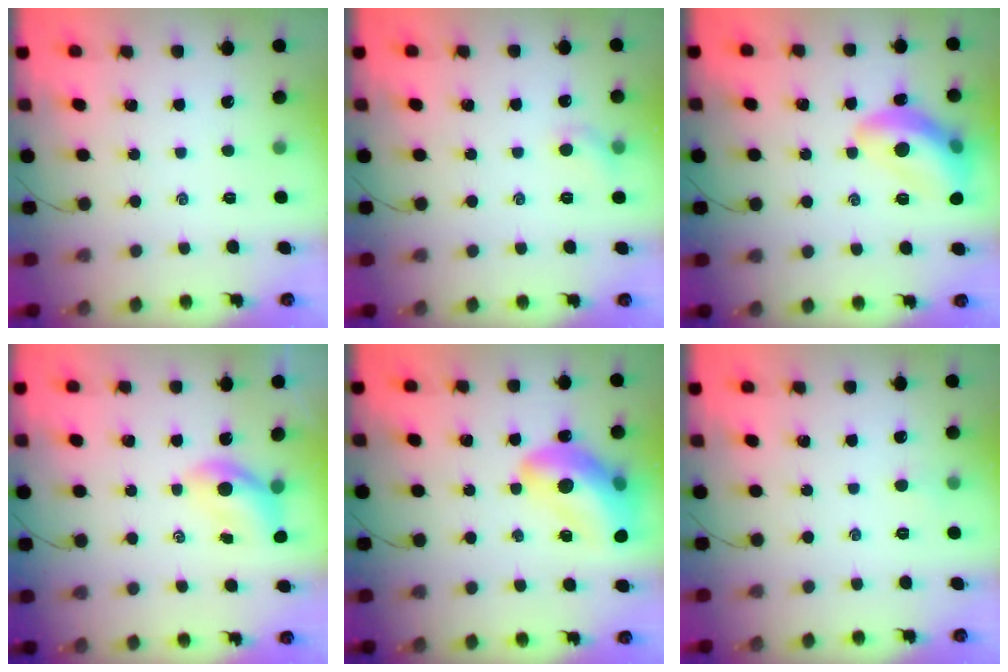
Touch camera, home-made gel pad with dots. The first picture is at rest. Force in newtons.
{"total": 5.8, "press": 5.7, "slide": 1.4}
{"total": 14.7, "press": 14.6, "slide": 1.5}
{"total": 5.4, "press": 5.4, "slide": 0.5}
{"total": 18.7, "press": 18.3, "slide": 4.0}
{"total": 2.4, "press": 2.3, "slide": 0.7}